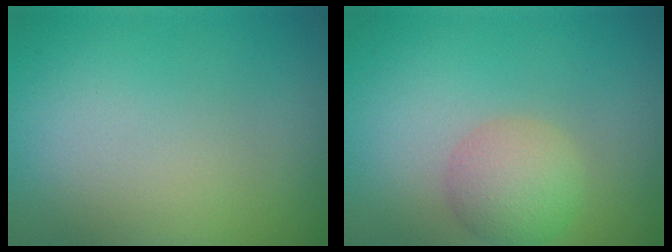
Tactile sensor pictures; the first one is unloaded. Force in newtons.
{"total": 3.4, "press": 3.4, "slide": 0.2}